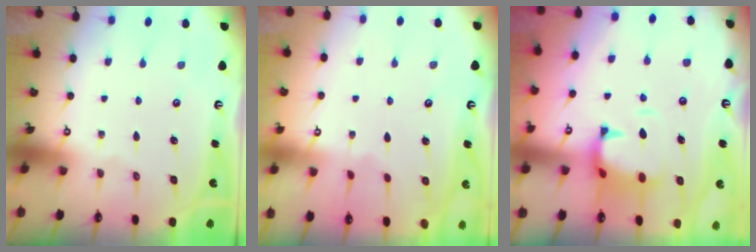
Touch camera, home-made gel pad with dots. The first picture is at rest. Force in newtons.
{"total": 4.5, "press": 4.5, "slide": 0.2}
{"total": 2.3, "press": 2.0, "slide": 1.2}